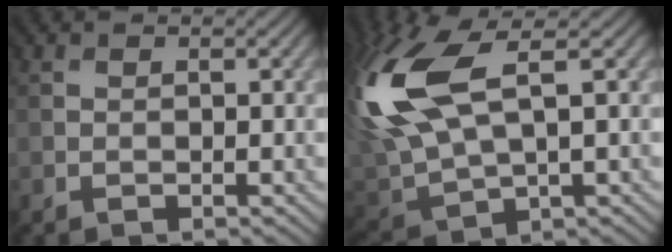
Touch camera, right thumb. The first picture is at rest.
{"total": 13.6, "force": [4.9, 6.7, 10.8], "torque": [-0.295, 0.013, 0.099]}